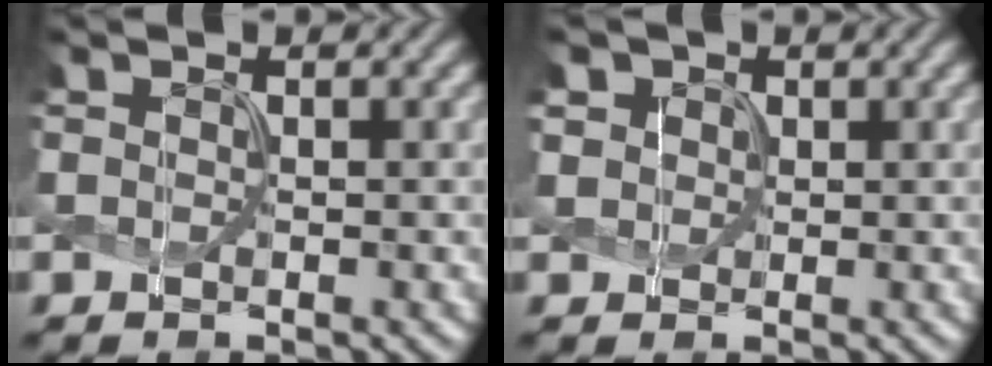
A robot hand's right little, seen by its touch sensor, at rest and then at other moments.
{"total": 1.9, "force": [0.7, 1.7, 0.5], "torque": [-0.015, -0.004, 0.020]}